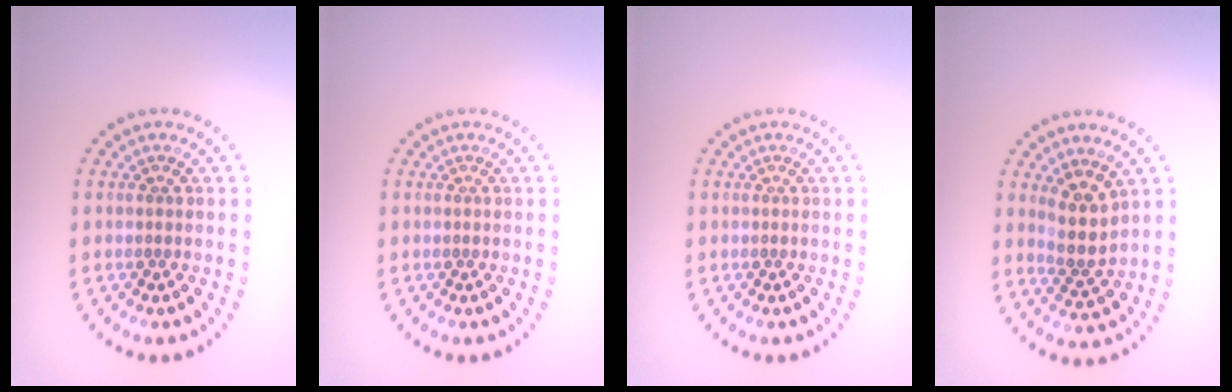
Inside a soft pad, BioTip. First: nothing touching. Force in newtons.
{"total": 0.0}
{"total": 0.0}
{"total": 2.8, "press": 2.3, "slide": 1.7}